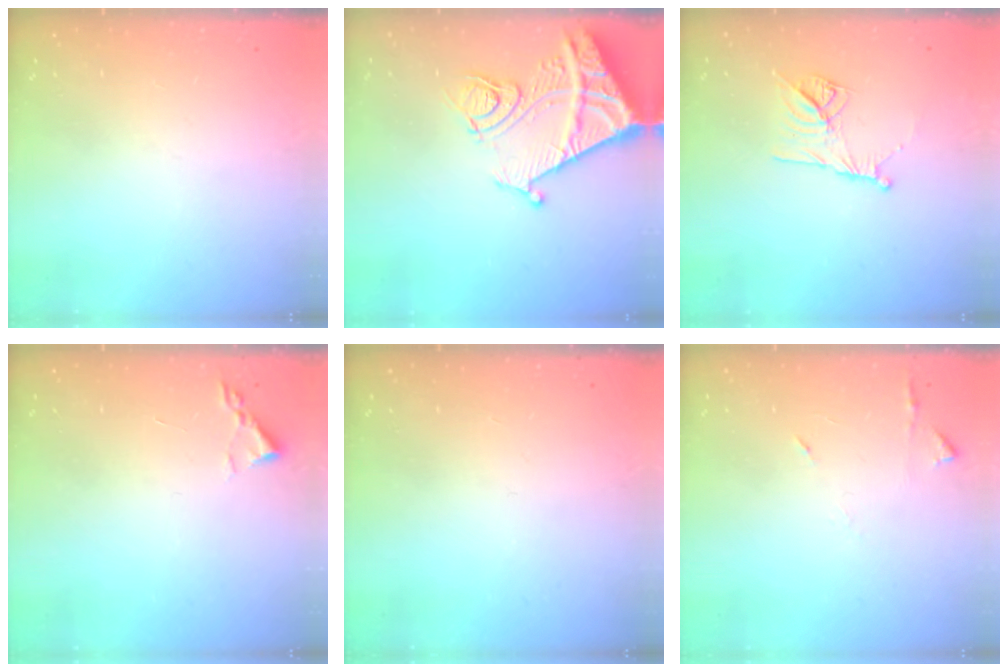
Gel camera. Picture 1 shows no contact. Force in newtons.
{"total": 14.7, "press": 14.6, "slide": 1.7}
{"total": 9.9, "press": 9.8, "slide": 1.2}
{"total": 1.8, "press": 1.8, "slide": 0.3}
{"total": 0.0}
{"total": 5.8, "press": 5.8, "slide": 0.7}